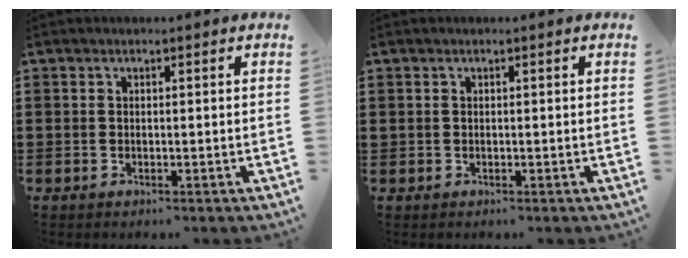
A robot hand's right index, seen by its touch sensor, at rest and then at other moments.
{"total": 0.0}